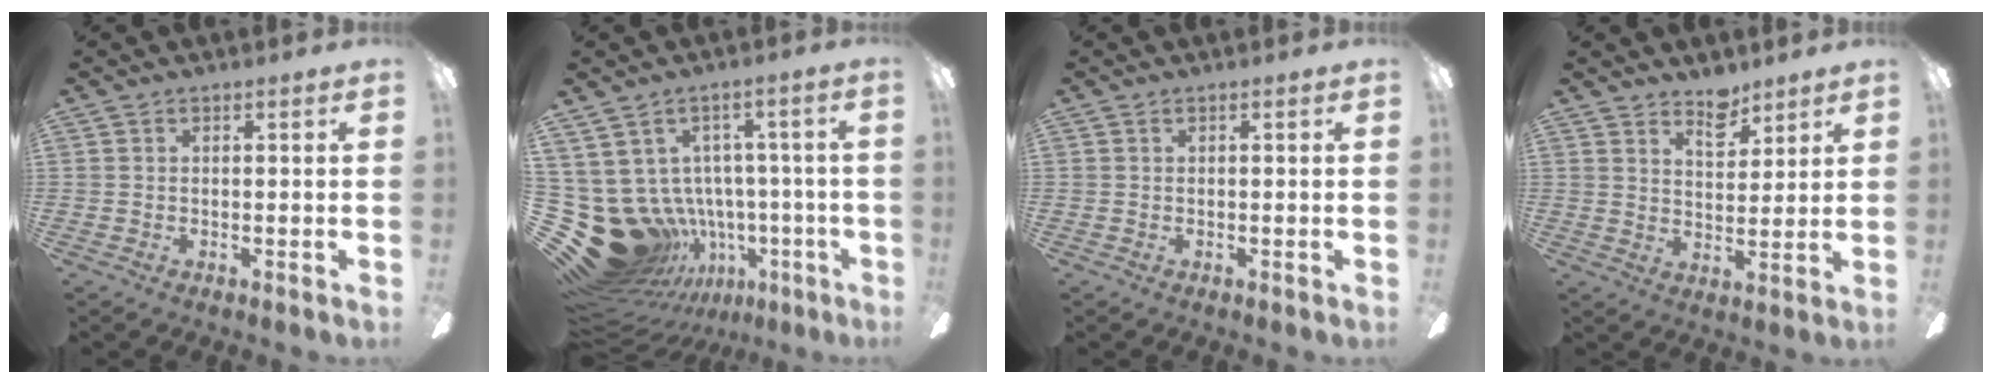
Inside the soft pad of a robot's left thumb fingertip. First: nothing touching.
{"total": 16.8, "force": [-4.4, 14.4, 7.4], "torque": [-0.185, -0.009, -0.022]}
{"total": 0.0}
{"total": 6.6, "force": [5.1, 3.2, 2.7], "torque": [-0.028, -0.027, 0.088]}